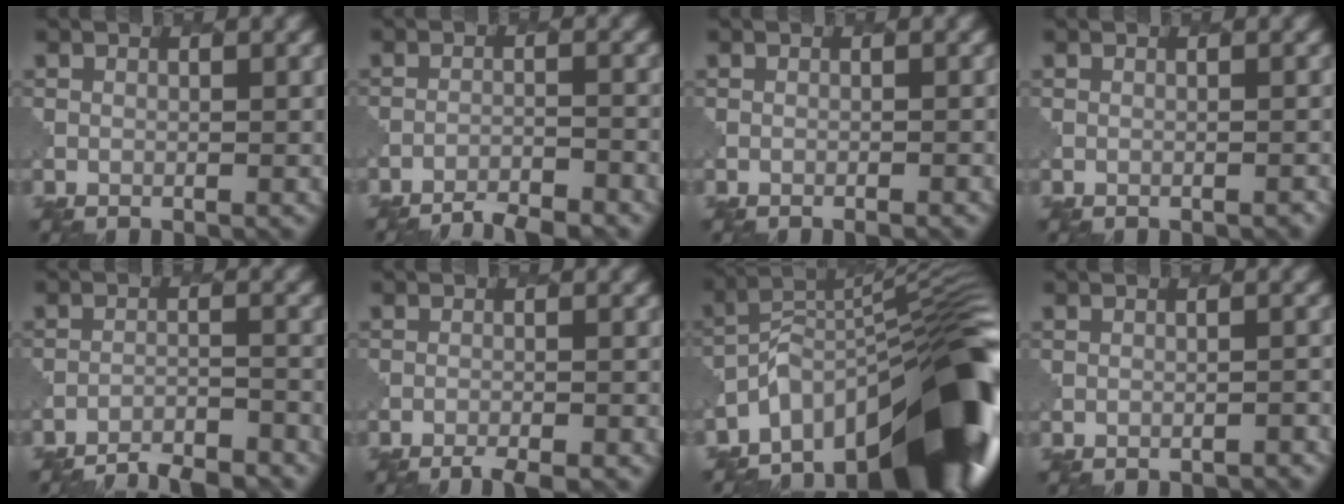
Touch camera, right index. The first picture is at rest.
{"total": 4.9, "force": [-4.6, 0.8, 1.5], "torque": [-0.025, -0.010, -0.068]}
{"total": 0.9, "force": [-0.8, 0.1, 0.3], "torque": [0.005, -0.001, -0.012]}
{"total": 0.7, "force": [-0.6, 0.1, 0.3], "torque": [0.002, -0.001, -0.007]}
{"total": 6.8, "force": [-6.4, 1.3, 1.7], "torque": [-0.026, -0.009, -0.092]}
{"total": 3.7, "force": [-3.2, 0.7, 1.6], "torque": [-0.021, -0.006, -0.048]}
{"total": 17.4, "force": [-9.7, 7.0, 12.7], "torque": [-0.179, 0.008, -0.164]}
{"total": 2.6, "force": [-2.4, 0.5, 0.8], "torque": [-0.001, 0.016, -0.027]}